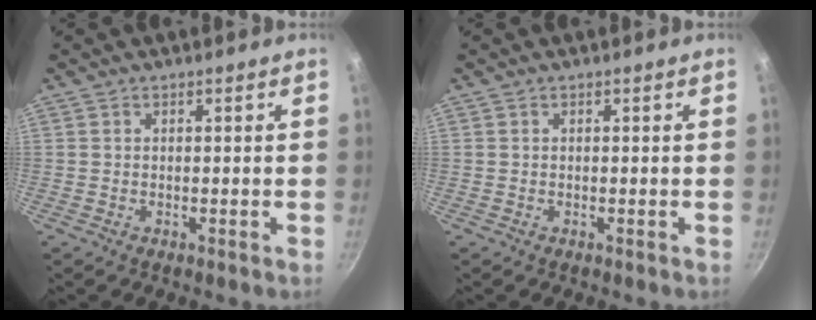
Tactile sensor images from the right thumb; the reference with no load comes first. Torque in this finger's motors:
{"motor_torque": [-0.01, 0.00, -0.01, 0.07, 0.00]}